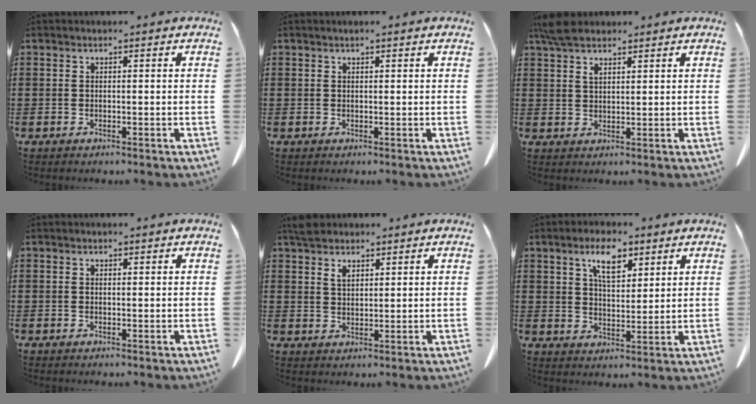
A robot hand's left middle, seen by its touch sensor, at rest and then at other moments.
{"total": 0.5, "force": [0.3, 0.0, 0.4], "torque": [-0.010, -0.002, 0.008]}
{"total": 4.0, "force": [2.9, 1.5, 2.3], "torque": [-0.052, 0.003, 0.054]}
{"total": 0.5, "force": [0.4, 0.1, 0.4], "torque": [-0.009, -0.001, 0.009]}
{"total": 3.0, "force": [2.3, 1.4, 1.4], "torque": [-0.034, 0.006, 0.044]}
{"total": 7.0, "force": [4.6, 2.7, 4.5], "torque": [-0.078, -0.008, 0.077]}